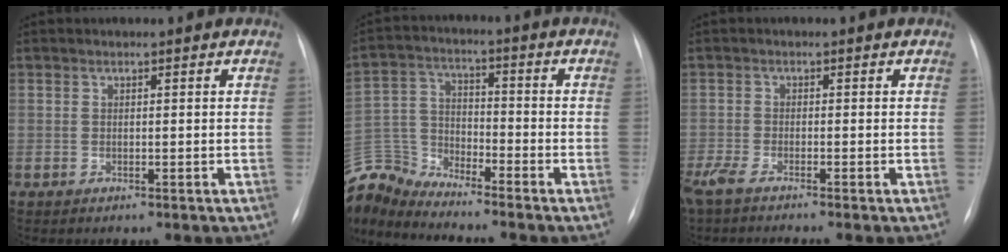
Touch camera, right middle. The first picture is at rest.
{"total": 9.4, "force": [-9.3, -0.2, -0.3], "torque": [-0.003, 0.026, -0.189]}
{"total": 4.7, "force": [-3.9, 0.1, 2.7], "torque": [-0.052, -0.012, -0.074]}